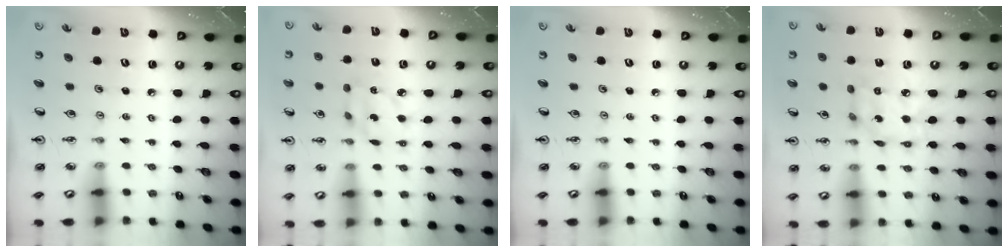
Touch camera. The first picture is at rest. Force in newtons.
{"total": 5.7, "press": 5.7, "slide": 0.2}
{"total": 0.0}
{"total": 10.2, "press": 10.1, "slide": 0.7}